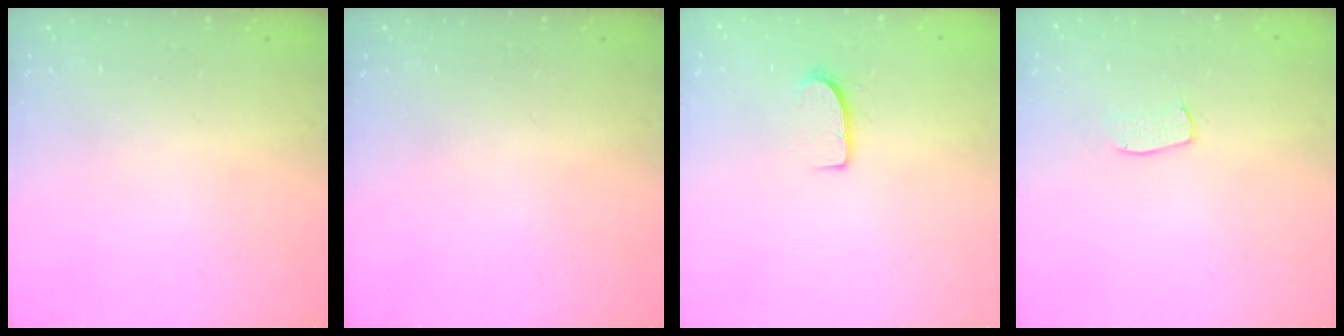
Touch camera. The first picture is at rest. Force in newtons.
{"total": 0.0}
{"total": 7.0, "press": 7.0, "slide": 0.5}
{"total": 3.3, "press": 3.3, "slide": 0.2}